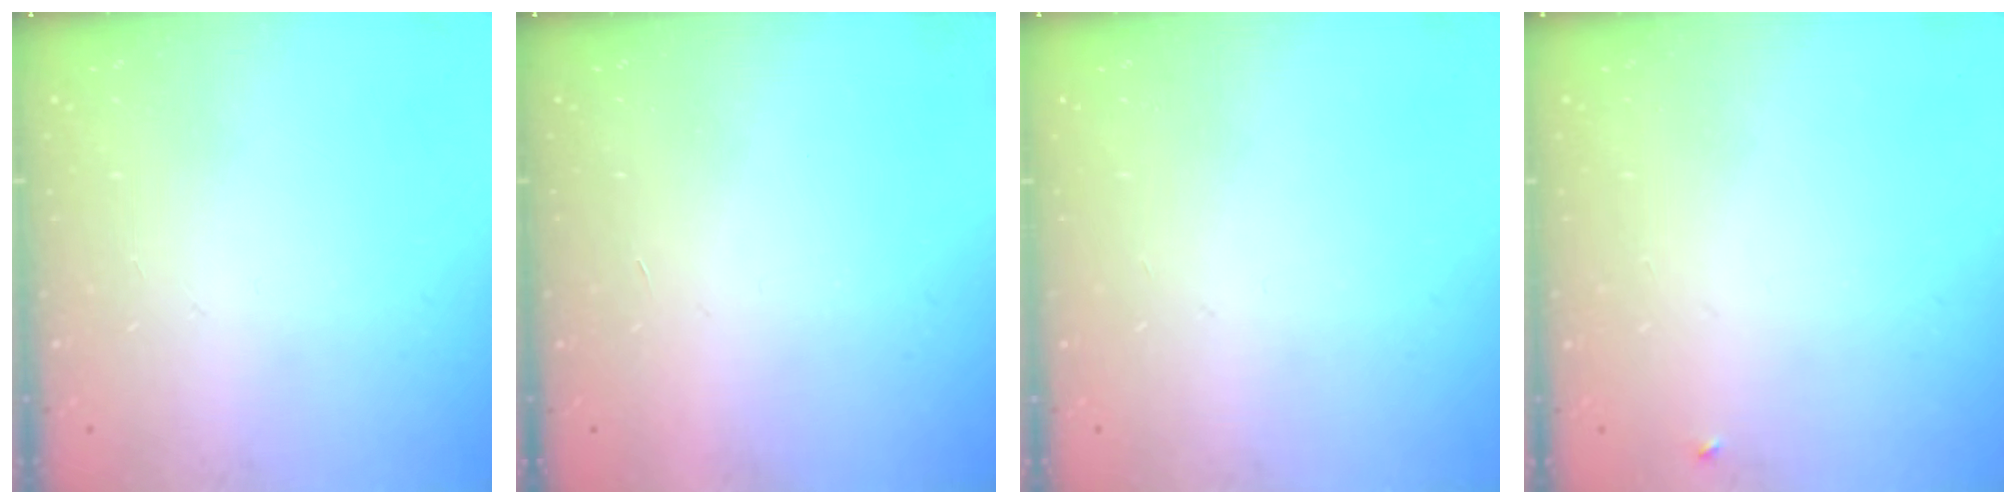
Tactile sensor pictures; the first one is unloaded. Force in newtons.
{"total": 1.7, "press": 1.7, "slide": 0.1}
{"total": 0.0}
{"total": 3.5, "press": 3.4, "slide": 0.5}